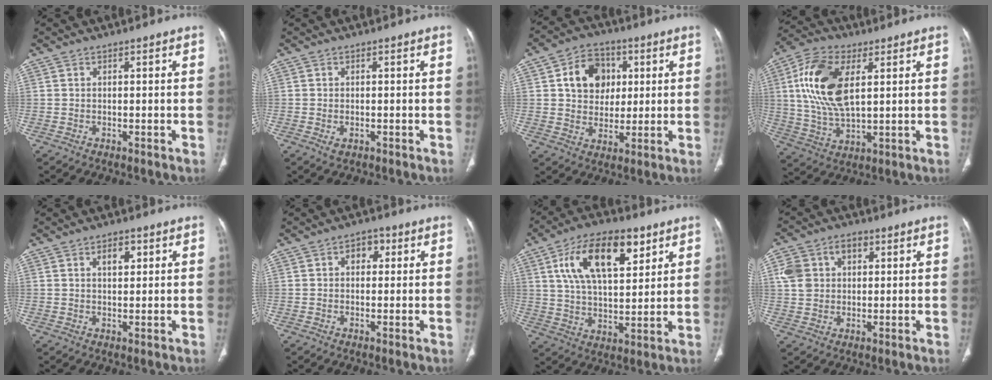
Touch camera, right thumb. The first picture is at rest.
{"total": 1.4, "force": [-0.5, 0.8, 1.0], "torque": [-0.020, 0.003, -0.002]}
{"total": 10.9, "force": [2.8, 8.8, 5.9], "torque": [-0.058, 0.001, 0.045]}
{"total": 15.5, "force": [4.1, 7.8, 12.7], "torque": [-0.256, -0.004, 0.080]}
{"total": 3.6, "force": [1.5, 2.0, 2.6], "torque": [-0.031, -0.004, 0.023]}
{"total": 3.5, "force": [0.9, 2.6, 2.2], "torque": [-0.013, 0.006, 0.008]}
{"total": 17.0, "force": [7.4, 8.2, 13.0], "torque": [-0.198, -0.015, 0.130]}
{"total": 8.7, "force": [2.5, 6.6, 5.0], "torque": [-0.075, 0.011, 0.046]}